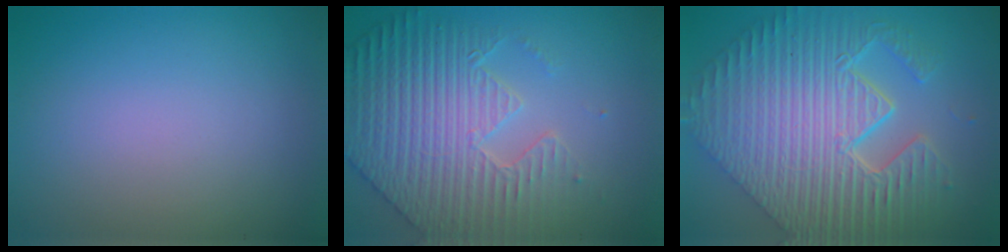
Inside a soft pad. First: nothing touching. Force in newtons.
{"total": 7.1, "press": 5.8, "slide": 4.0}
{"total": 11.3, "press": 7.9, "slide": 8.1}